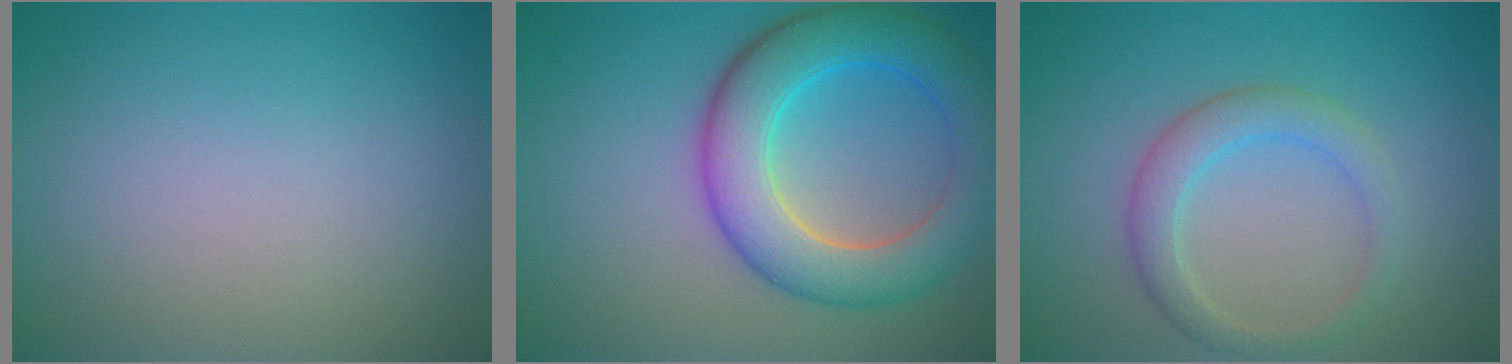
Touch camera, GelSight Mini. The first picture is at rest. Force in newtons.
{"total": 7.9, "press": 7.9, "slide": 0.1}
{"total": 2.9, "press": 2.9, "slide": 0.2}